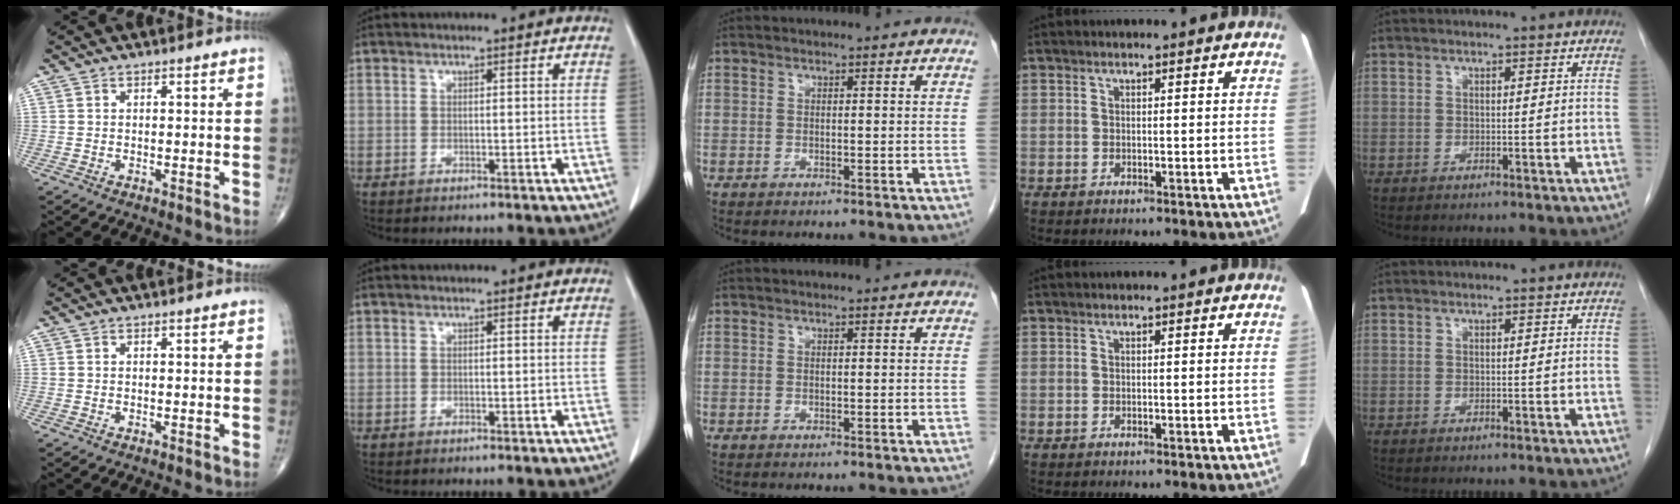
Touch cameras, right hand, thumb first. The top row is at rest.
{}